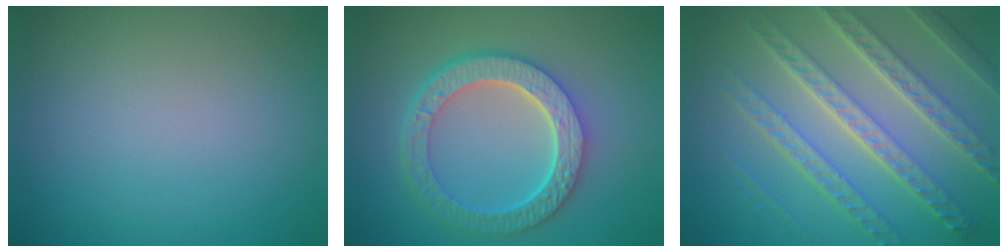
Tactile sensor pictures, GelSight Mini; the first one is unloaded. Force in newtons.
{"total": 6.4, "press": 4.9, "slide": 4.1}
{"total": 8.4, "press": 6.1, "slide": 5.8}